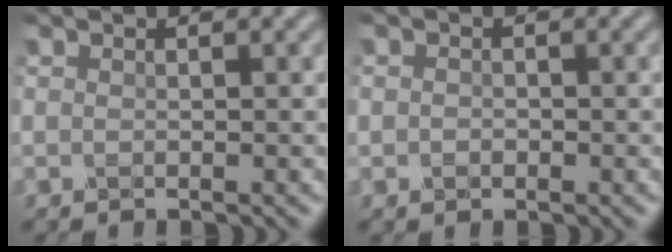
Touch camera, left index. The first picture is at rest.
{"total": 0.8, "force": [-0.2, 0.7, 0.3], "torque": [-0.004, -0.004, -0.005]}